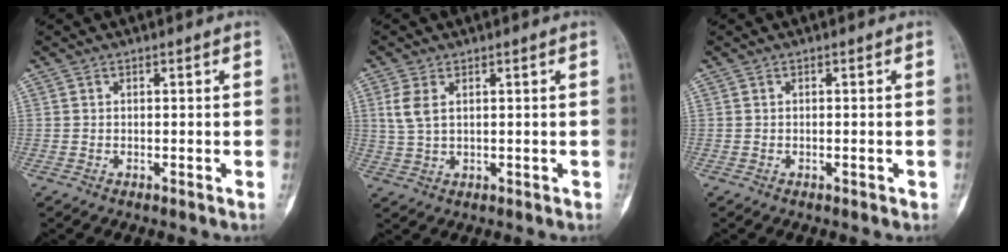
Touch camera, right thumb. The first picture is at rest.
{"total": 4.5, "force": [1.2, 2.8, 3.3], "torque": [-0.074, 0.001, 0.028]}
{"total": 0.5, "force": [-0.2, 0.3, 0.3], "torque": [0.000, 0.004, -0.004]}